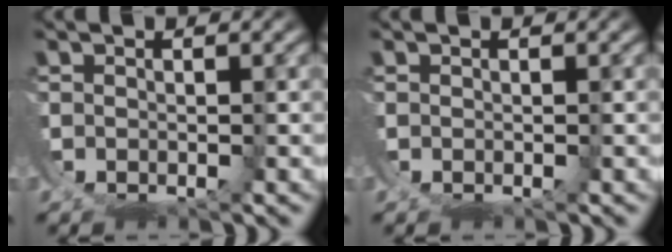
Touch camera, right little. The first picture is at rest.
{"total": 0.0}